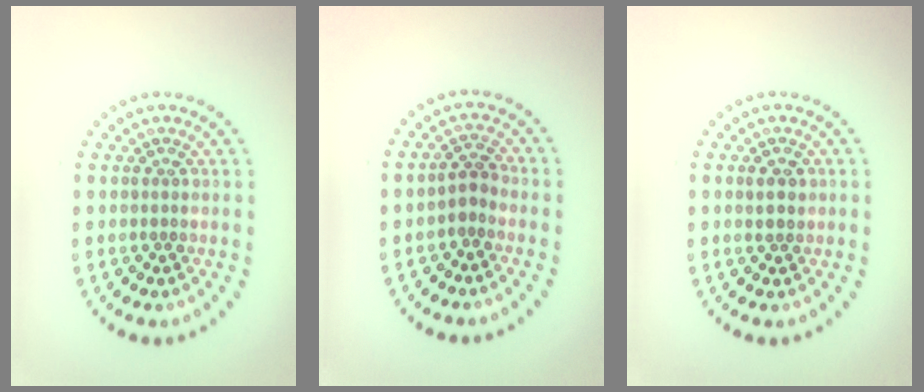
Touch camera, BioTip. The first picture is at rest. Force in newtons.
{"total": 1.6, "press": 1.3, "slide": 1.0}
{"total": 1.4, "press": 1.3, "slide": 0.4}